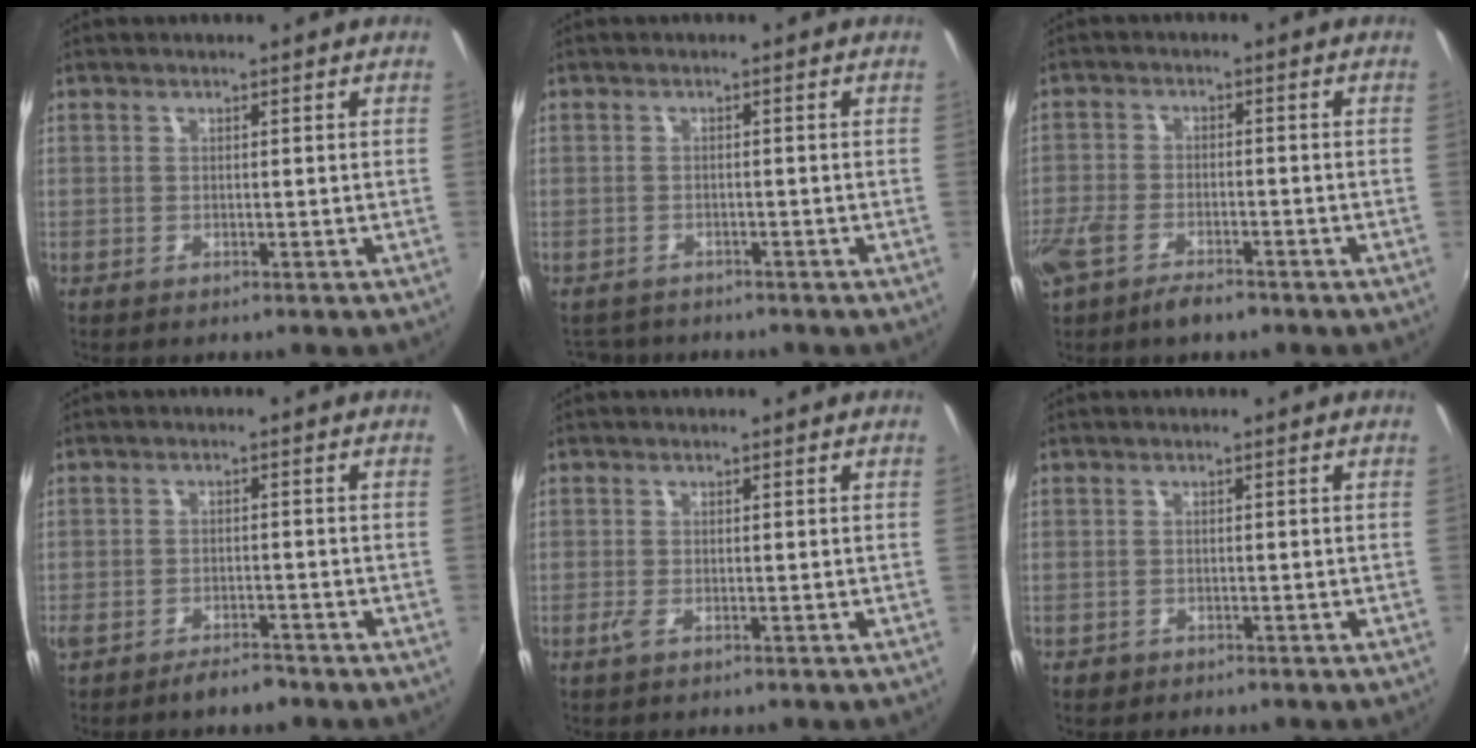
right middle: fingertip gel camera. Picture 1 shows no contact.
{"total": 4.1, "force": [-3.7, 1.7, 0.6], "torque": [-0.022, -0.008, -0.058]}
{"total": 9.0, "force": [-6.2, 3.8, 5.2], "torque": [-0.134, -0.024, -0.118]}
{"total": 4.8, "force": [-3.9, 1.8, 2.1], "torque": [-0.054, -0.008, -0.064]}
{"total": 1.4, "force": [-0.5, 0.3, 1.2], "torque": [-0.025, -0.005, -0.011]}
{"total": 1.4, "force": [-0.8, 1.1, 0.4], "torque": [-0.011, -0.004, -0.011]}